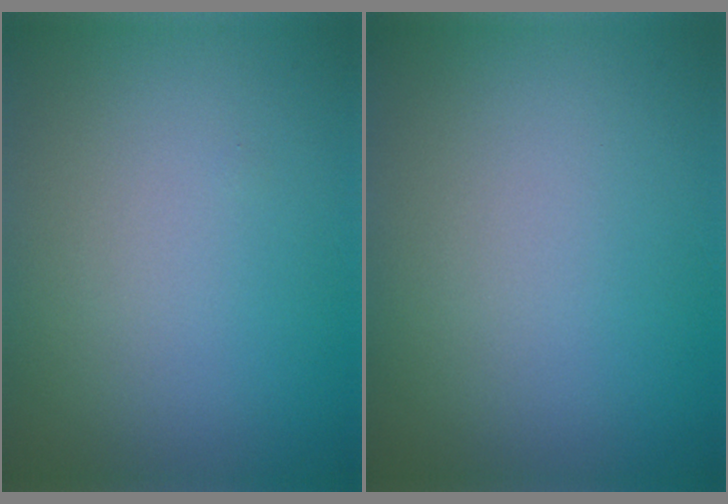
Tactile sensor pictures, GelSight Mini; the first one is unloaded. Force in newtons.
{"total": 0.0}